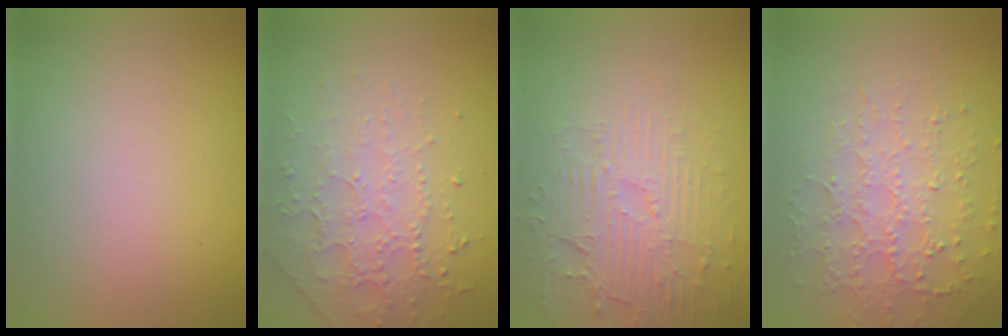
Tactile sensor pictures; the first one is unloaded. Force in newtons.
{"total": 4.5, "press": 3.2, "slide": 3.3}
{"total": 4.1, "press": 3.8, "slide": 1.5}
{"total": 4.5, "press": 3.5, "slide": 2.9}